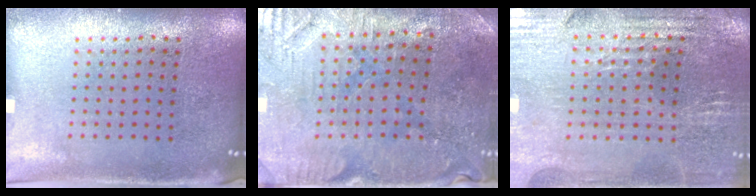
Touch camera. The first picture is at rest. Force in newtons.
{"total": 1.2, "press": 1.1, "slide": 0.4}
{"total": 2.9, "press": 2.8, "slide": 0.5}